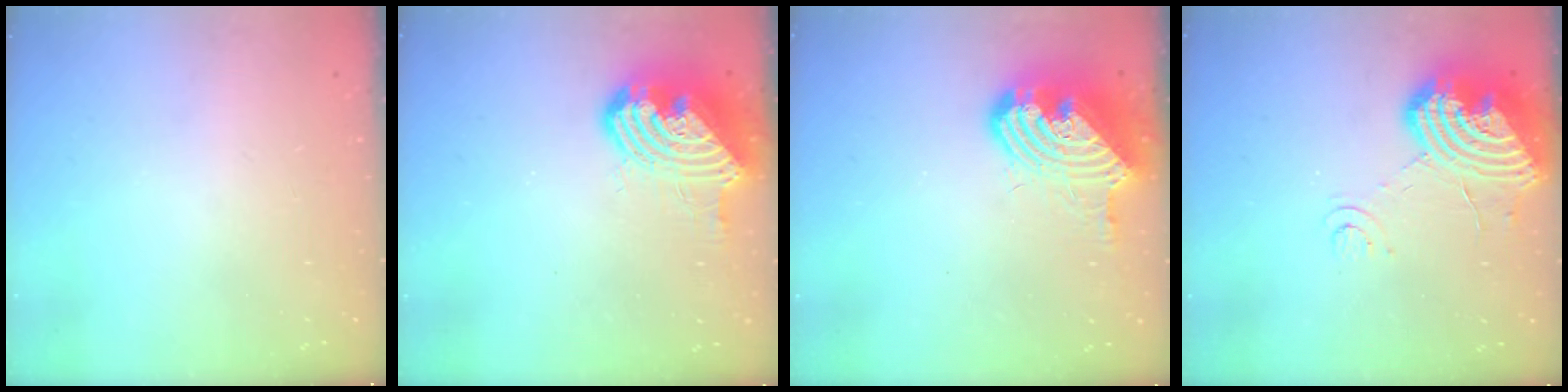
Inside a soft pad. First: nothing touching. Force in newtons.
{"total": 15.2, "press": 15.1, "slide": 1.6}
{"total": 14.6, "press": 14.5, "slide": 1.9}
{"total": 18.8, "press": 18.6, "slide": 2.6}